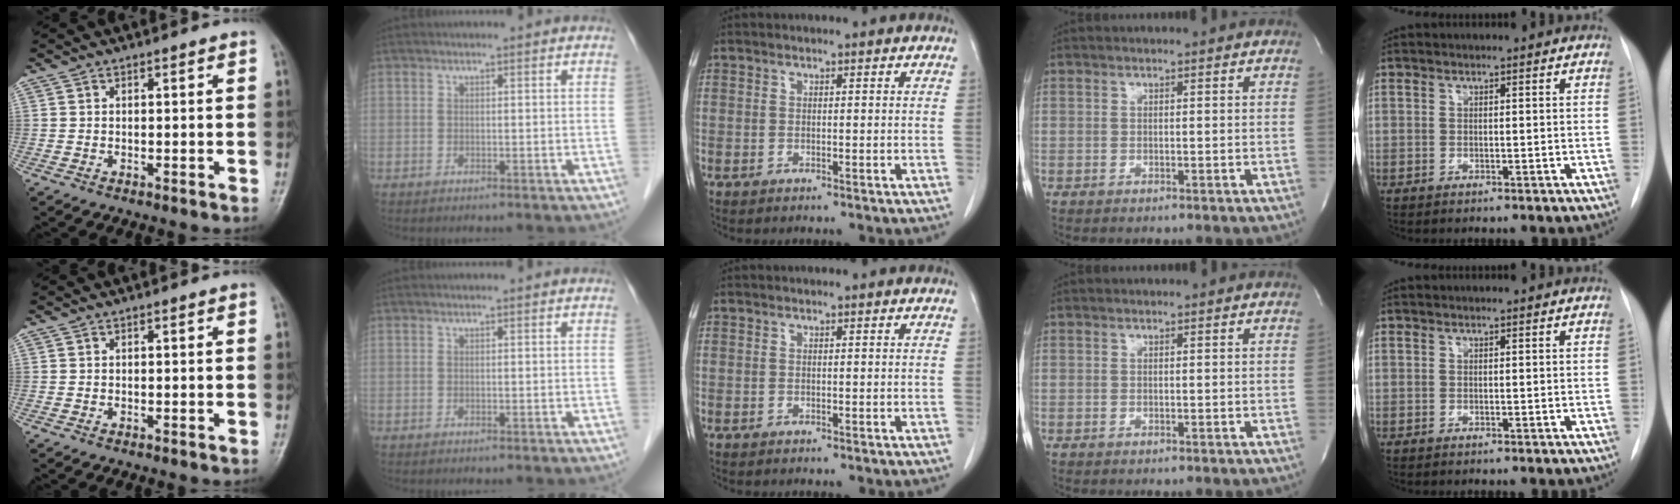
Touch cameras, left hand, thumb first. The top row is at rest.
{}